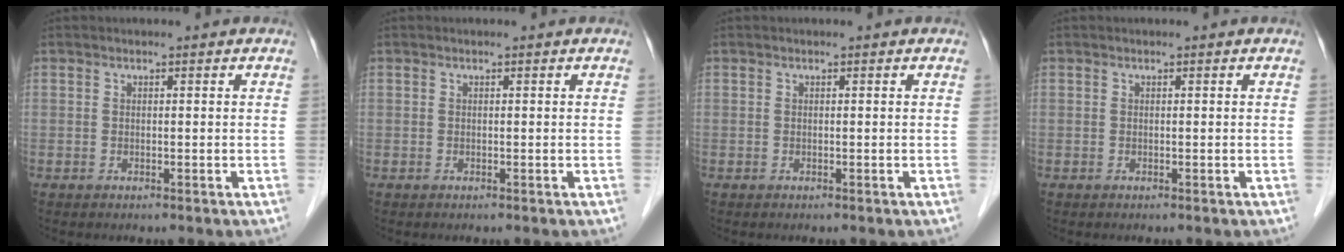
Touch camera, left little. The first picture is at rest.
{"total": 0.0}
{"total": 0.0}
{"total": 0.0}